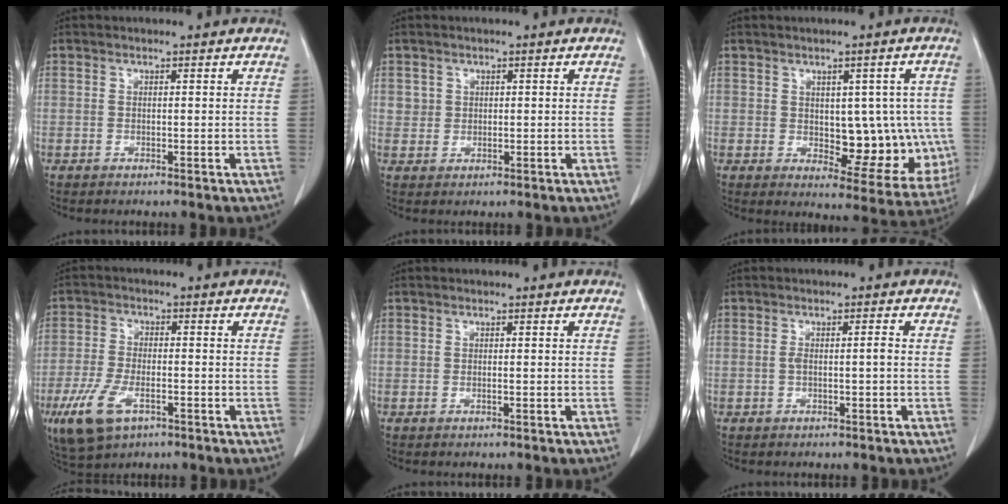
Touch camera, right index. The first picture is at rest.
{"total": 2.3, "force": [0.5, 2.2, 0.5], "torque": [-0.006, 0.010, 0.015]}
{"total": 13.3, "force": [-0.6, 7.3, 11.1], "torque": [-0.140, 0.012, 0.018]}
{"total": 9.9, "force": [-4.7, 4.7, 7.3], "torque": [-0.164, -0.008, -0.080]}
{"total": 0.6, "force": [-0.2, 0.3, 0.6], "torque": [-0.015, 0.000, -0.002]}
{"total": 2.2, "force": [-0.4, 0.6, 2.1], "torque": [-0.047, 0.005, -0.004]}